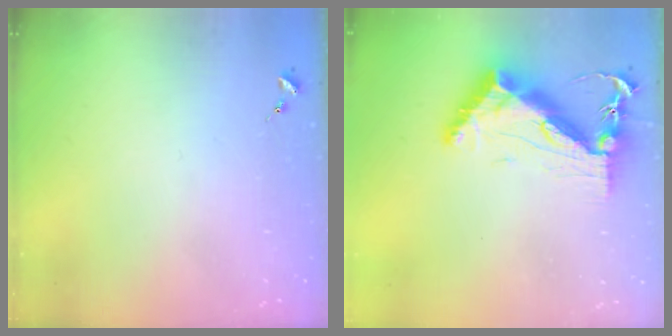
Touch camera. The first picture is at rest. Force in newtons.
{"total": 13.5, "press": 13.4, "slide": 1.2}